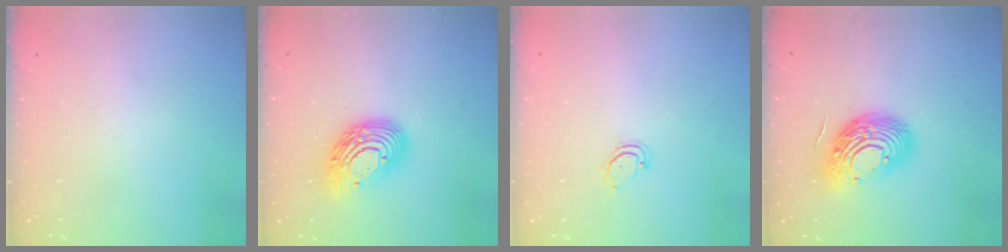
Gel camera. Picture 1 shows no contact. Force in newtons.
{"total": 13.9, "press": 13.9, "slide": 0.9}
{"total": 2.5, "press": 2.5, "slide": 0.1}
{"total": 16.1, "press": 16.1, "slide": 1.3}